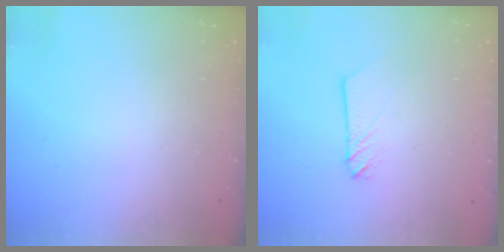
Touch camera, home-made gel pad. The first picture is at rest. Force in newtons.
{"total": 2.1, "press": 2.1, "slide": 0.1}